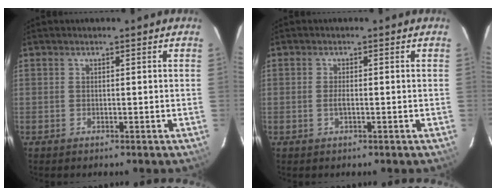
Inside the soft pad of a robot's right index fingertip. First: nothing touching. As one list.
[{"total": 1.1, "force": [-0.3, 0.2, 1.0], "torque": [-0.022, 0.000, -0.007]}]